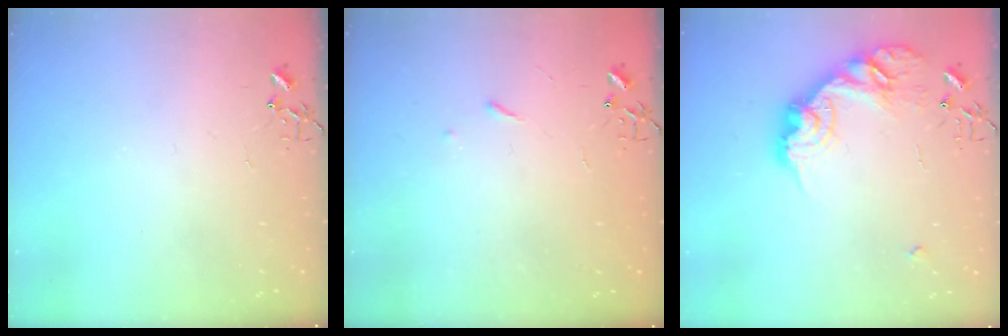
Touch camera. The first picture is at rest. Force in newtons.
{"total": 2.9, "press": 2.8, "slide": 0.5}
{"total": 18.3, "press": 18.3, "slide": 1.0}